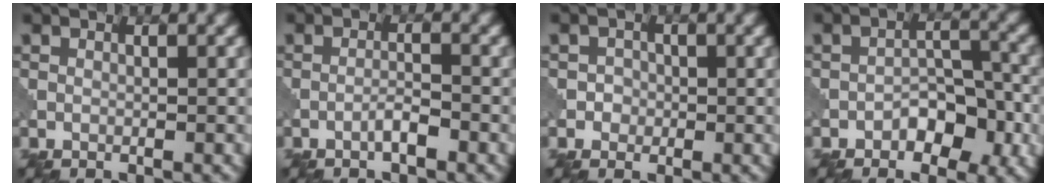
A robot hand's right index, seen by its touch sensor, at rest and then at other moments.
{"total": 1.8, "force": [-1.1, 0.2, 1.4], "torque": [-0.024, 0.007, -0.024]}
{"total": 1.3, "force": [-0.3, 1.3, 0.2], "torque": [0.016, 0.001, -0.009]}
{"total": 4.0, "force": [-2.1, 2.1, 2.7], "torque": [-0.033, 0.009, -0.029]}